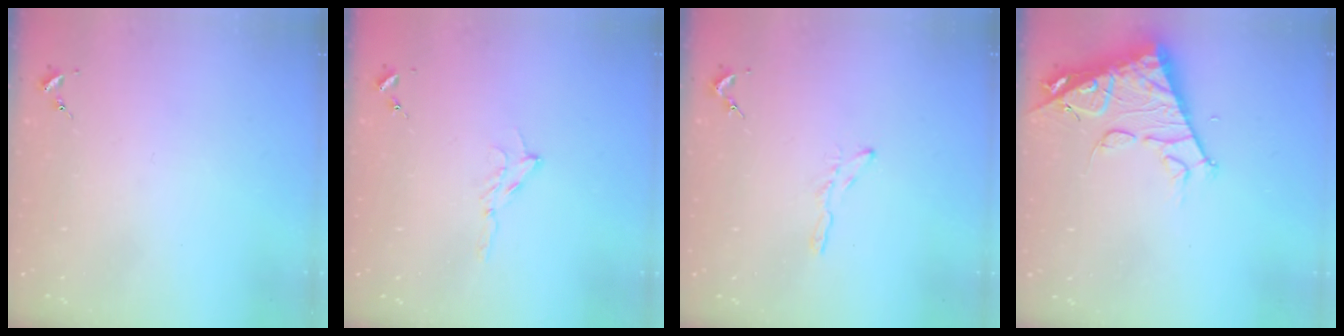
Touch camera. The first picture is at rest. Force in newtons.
{"total": 4.9, "press": 4.9, "slide": 0.5}
{"total": 3.4, "press": 3.4, "slide": 0.4}
{"total": 12.8, "press": 12.7, "slide": 1.6}